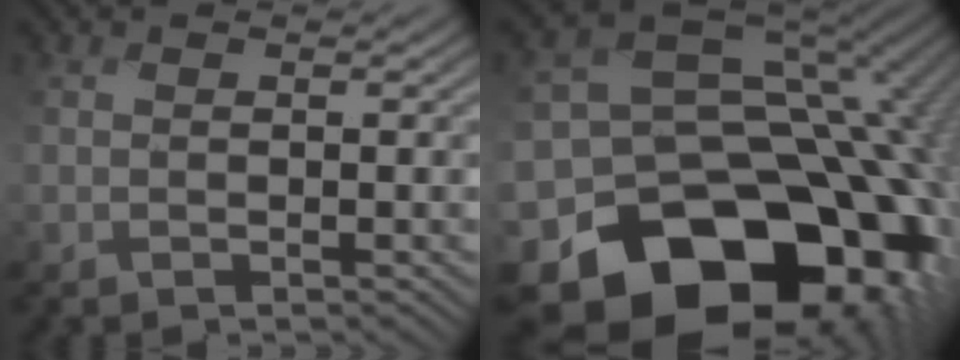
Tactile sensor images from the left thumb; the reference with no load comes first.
{"total": 22.9, "force": [-12.4, 15.6, 11.2], "torque": [-0.165, -0.043, -0.190]}